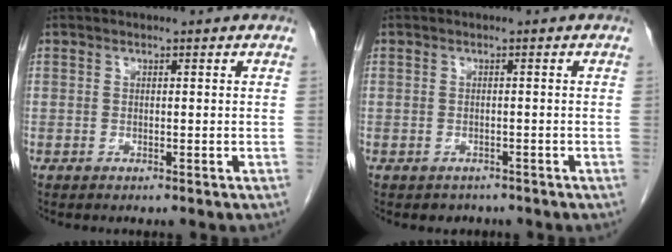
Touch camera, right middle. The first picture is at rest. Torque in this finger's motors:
{"motor_torque": [-0.19, -0.27, -0.04, -0.01]}